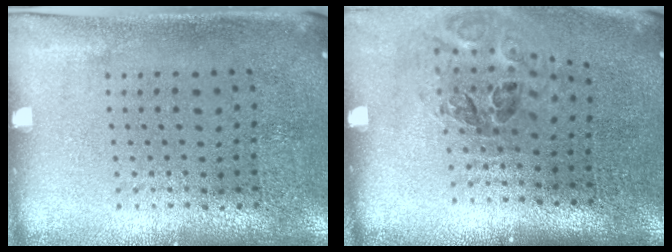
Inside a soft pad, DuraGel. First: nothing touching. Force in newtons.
{"total": 1.2, "press": 1.1, "slide": 0.5}